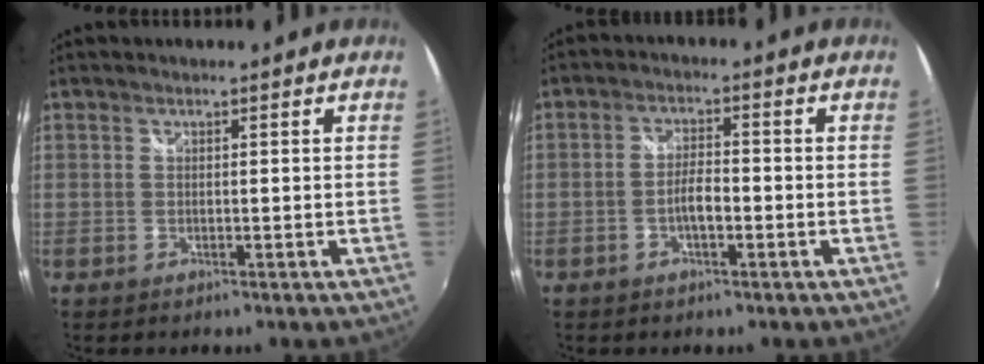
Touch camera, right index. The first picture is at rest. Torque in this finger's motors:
{"motor_torque": [0.14, 0.02, 0.12, 0.05]}